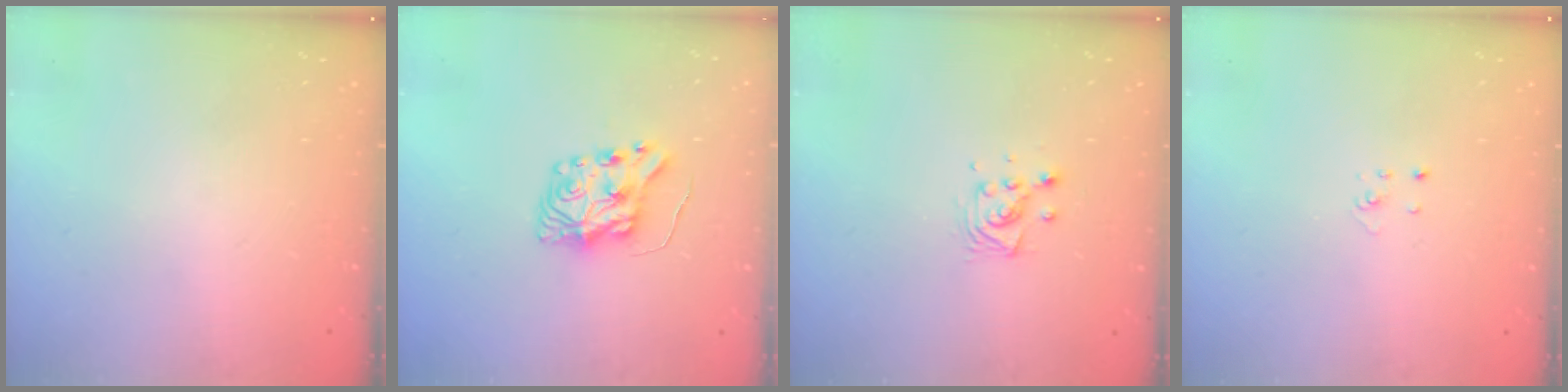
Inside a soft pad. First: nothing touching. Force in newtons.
{"total": 8.8, "press": 8.8, "slide": 1.0}
{"total": 5.2, "press": 5.2, "slide": 0.1}
{"total": 2.1, "press": 2.1, "slide": 0.1}